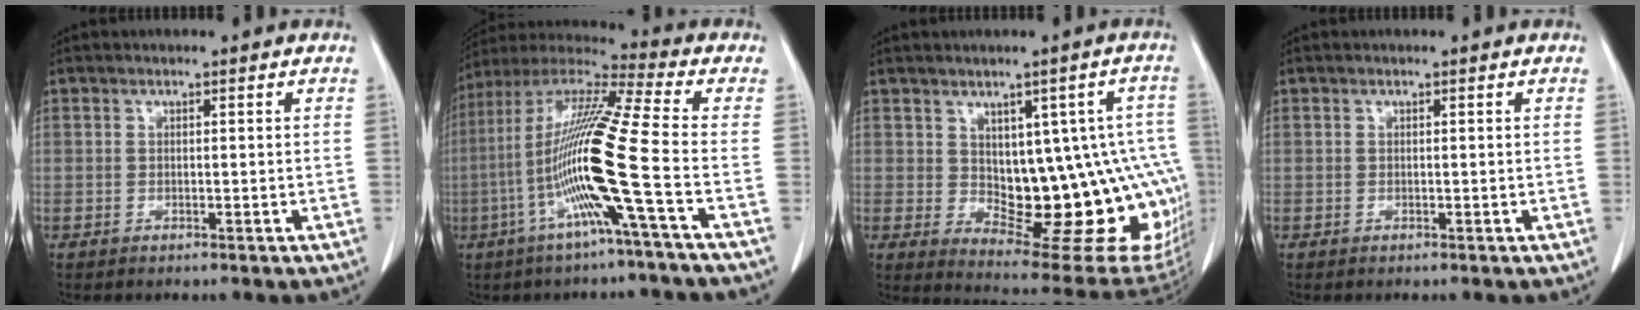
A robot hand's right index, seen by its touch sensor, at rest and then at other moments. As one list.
[{"total": 16.8, "force": [-4.6, -1.7, 16.0], "torque": [-0.315, -0.004, -0.102]}, {"total": 18.7, "force": [-0.9, 7.8, 17.0], "torque": [-0.136, 0.020, 0.016]}, {"total": 0.0}]